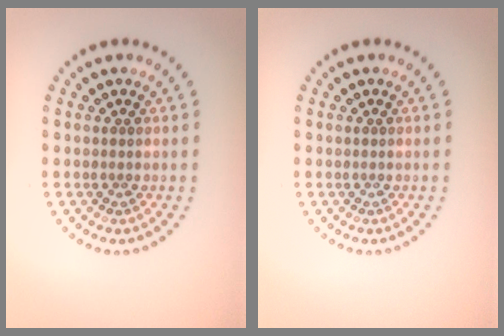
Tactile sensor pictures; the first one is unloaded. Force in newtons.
{"total": 0.0}